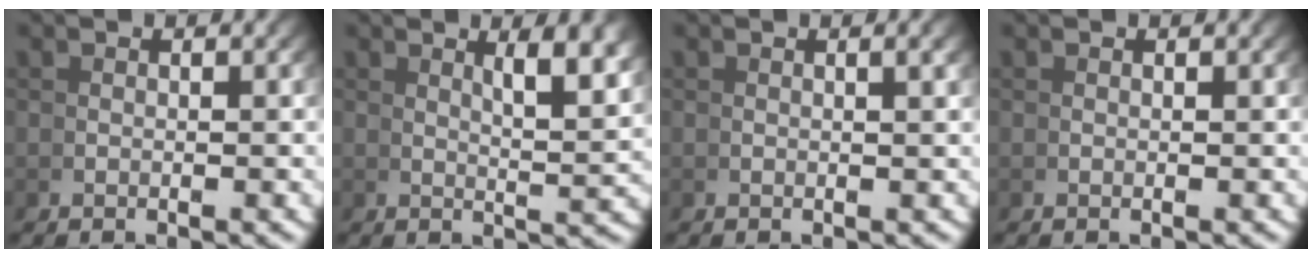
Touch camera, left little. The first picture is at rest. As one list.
[{"total": 3.7, "force": [2.2, -0.3, 3.0], "torque": [-0.039, -0.005, 0.041]}, {"total": 0.8, "force": [0.4, -0.2, 0.7], "torque": [-0.011, 0.004, 0.009]}, {"total": 0.0}]